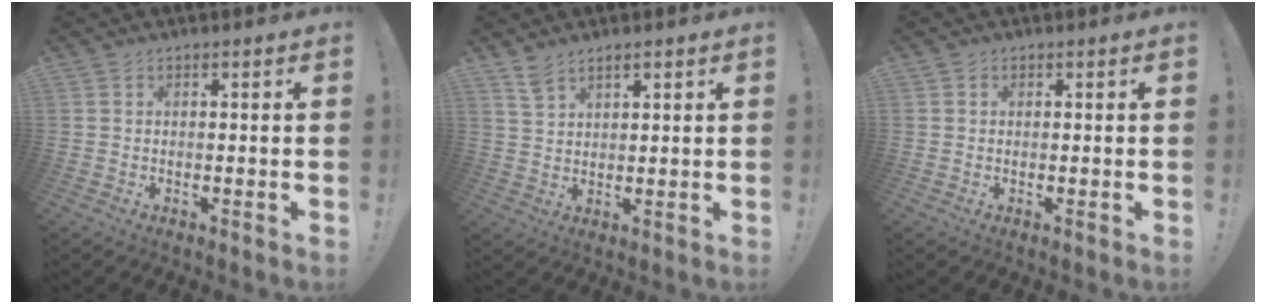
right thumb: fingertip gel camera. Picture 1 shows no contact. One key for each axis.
{"total": 4.7, "fx": 3.5, "fy": 2.1, "fz": 2.4, "tx": -0.044, "ty": -0.015, "tz": 0.065}
{"total": 0.7, "fx": 0.2, "fy": 0.6, "fz": -0.1, "tx": 0.005, "ty": 0.001, "tz": 0.003}